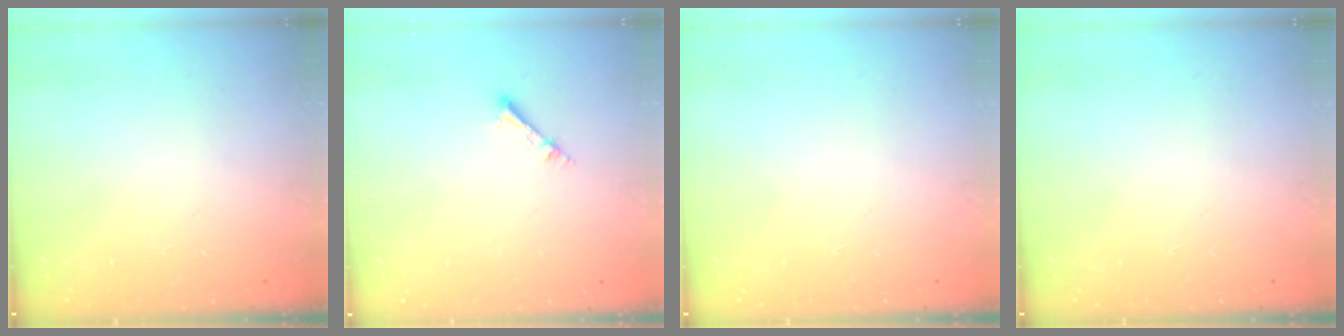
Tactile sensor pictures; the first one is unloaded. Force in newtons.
{"total": 2.1, "press": 2.1, "slide": 0.3}
{"total": 0.0}
{"total": 0.0}